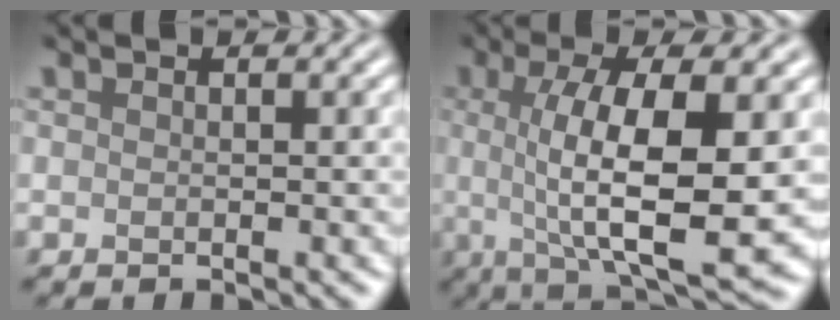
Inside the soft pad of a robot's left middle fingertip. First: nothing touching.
{"total": 10.0, "force": [0.0, 2.8, 9.5], "torque": [-0.145, -0.004, 0.001]}